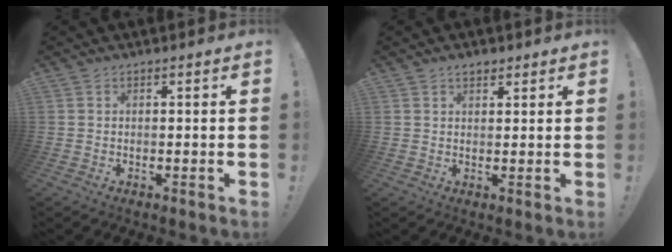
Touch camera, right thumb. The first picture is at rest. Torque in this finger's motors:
{"motor_torque": [0.09, 0.09, 0.24, 0.03, 0.00]}